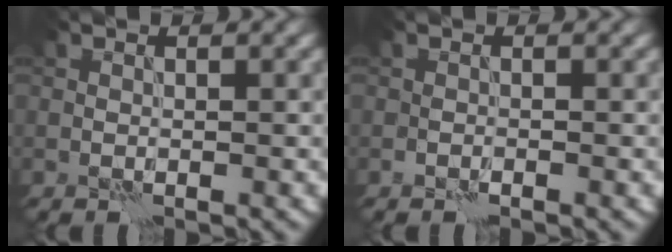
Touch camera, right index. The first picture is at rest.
{"total": 0.0}